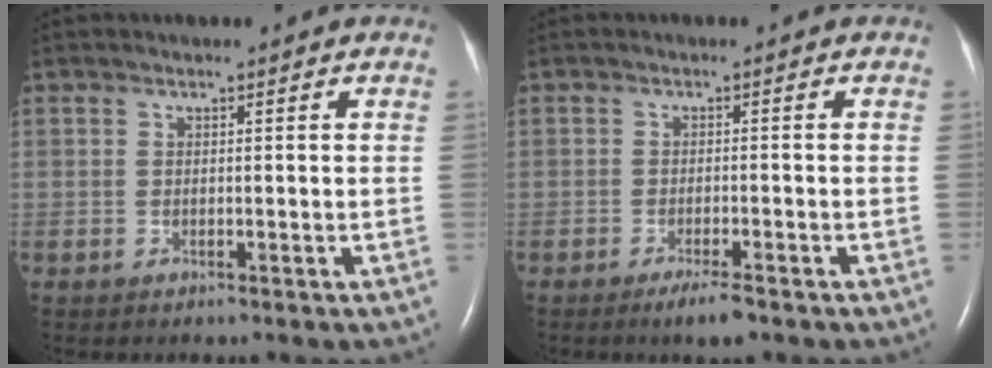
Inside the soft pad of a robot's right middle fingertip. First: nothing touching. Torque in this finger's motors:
{"motor_torque": [0.35, -0.28, -0.01, 0.00]}